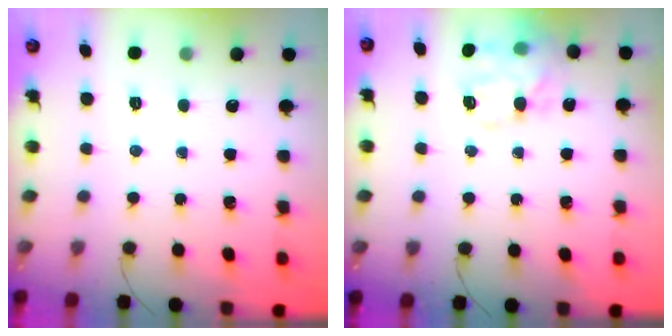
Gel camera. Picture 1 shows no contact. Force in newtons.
{"total": 17.1, "press": 16.9, "slide": 2.5}